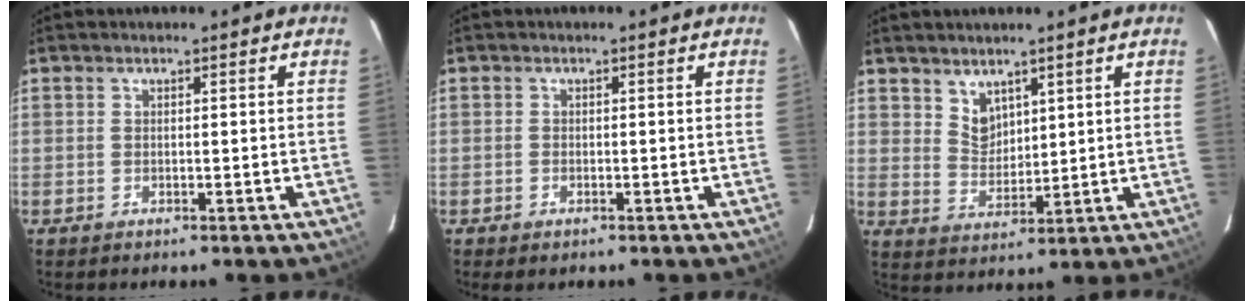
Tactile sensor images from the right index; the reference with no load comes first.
{"total": 1.0, "force": [-0.7, 0.6, 0.3], "torque": [-0.006, -0.003, -0.014]}
{"total": 5.2, "force": [3.4, 3.6, 1.6], "torque": [-0.017, 0.005, 0.072]}